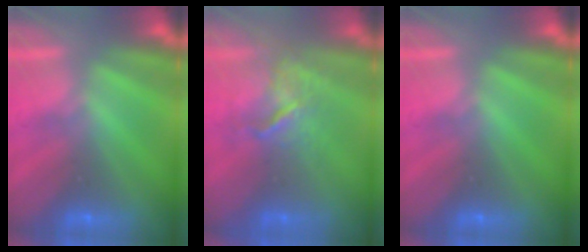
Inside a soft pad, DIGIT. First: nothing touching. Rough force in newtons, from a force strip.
{"total": 3.5}
{"total": 0.0}